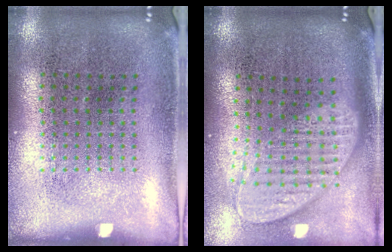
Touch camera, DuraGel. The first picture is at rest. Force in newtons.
{"total": 2.0, "press": 1.6, "slide": 1.2}